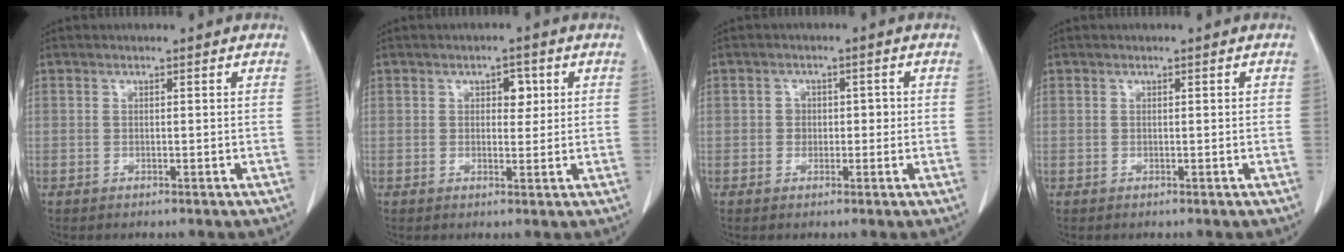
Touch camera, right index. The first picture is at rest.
{"total": 2.7, "force": [0.9, 1.6, 2.0], "torque": [-0.024, 0.004, 0.013]}
{"total": 2.3, "force": [-0.1, 2.0, 1.2], "torque": [-0.008, 0.010, -0.005]}
{"total": 0.0}